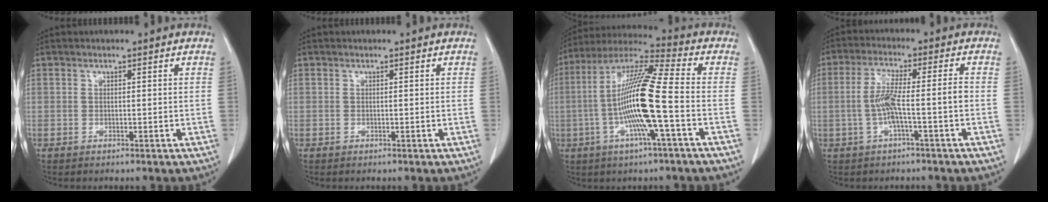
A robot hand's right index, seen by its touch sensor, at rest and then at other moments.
{"total": 0.0}
{"total": 15.4, "force": [-2.8, 0.0, 15.1], "torque": [-0.295, 0.002, -0.064]}
{"total": 6.6, "force": [-1.5, 0.0, 6.4], "torque": [-0.130, 0.016, -0.026]}